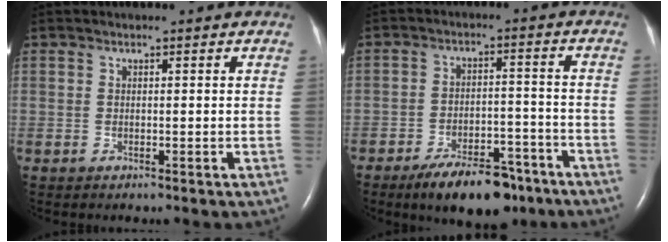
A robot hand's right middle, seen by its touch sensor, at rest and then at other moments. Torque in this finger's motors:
{"motor_torque": [1.10, -1.04, 0.18, 0.05]}